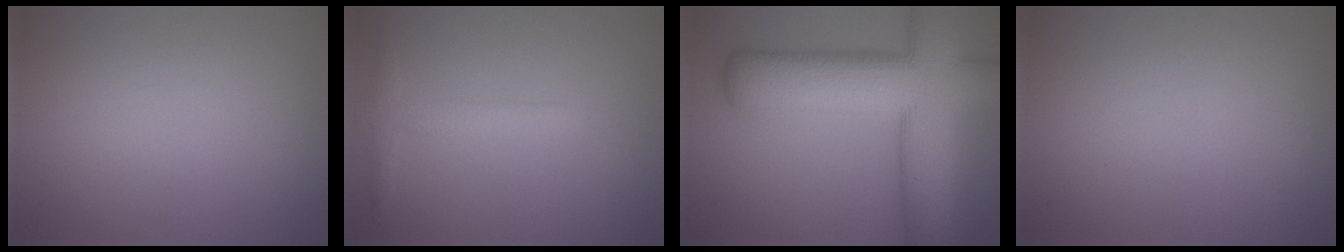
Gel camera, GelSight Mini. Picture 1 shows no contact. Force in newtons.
{"total": 2.2, "press": 2.2, "slide": 0.1}
{"total": 14.6, "press": 14.6, "slide": 0.7}
{"total": 0.0}